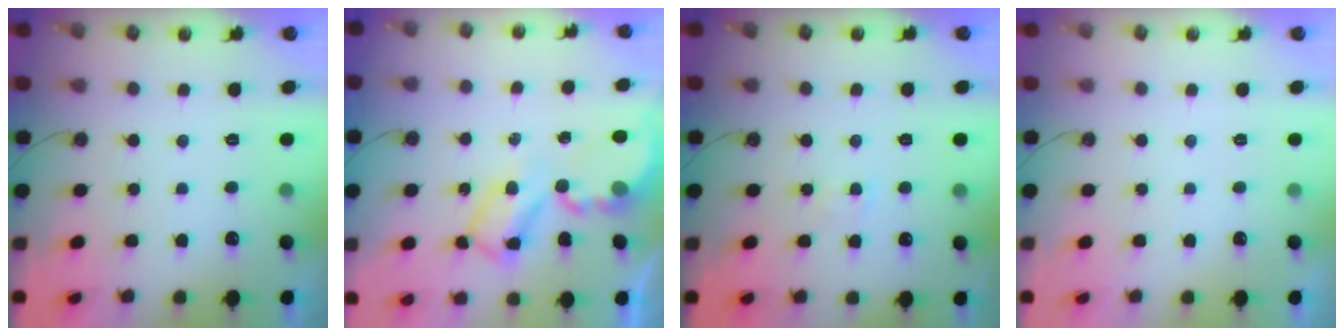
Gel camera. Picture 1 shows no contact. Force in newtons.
{"total": 7.5, "press": 7.5, "slide": 0.6}
{"total": 1.7, "press": 1.7, "slide": 0.3}
{"total": 0.0}